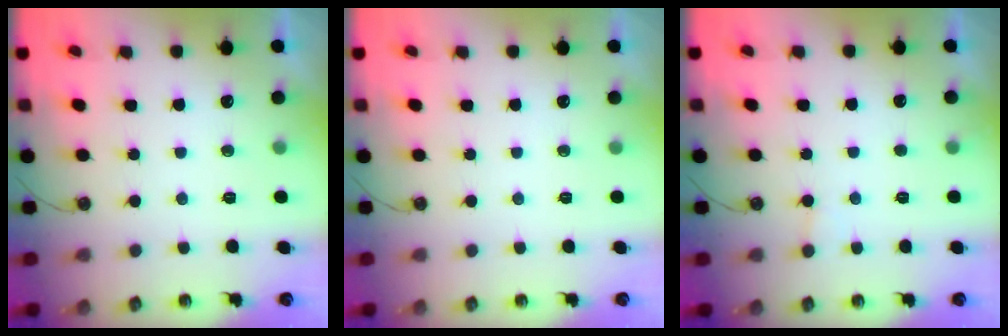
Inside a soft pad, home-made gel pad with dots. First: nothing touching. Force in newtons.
{"total": 0.0}
{"total": 4.8, "press": 4.7, "slide": 0.8}